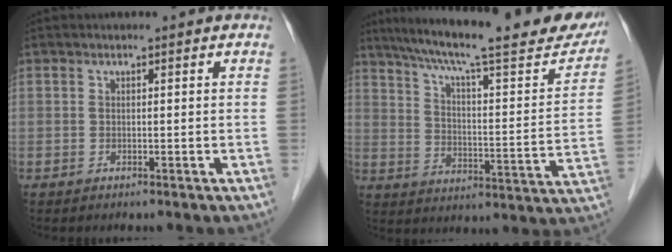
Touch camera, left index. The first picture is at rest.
{"total": 26.9, "force": [22.3, 3.4, 14.7], "torque": [-0.229, -0.017, 0.293]}